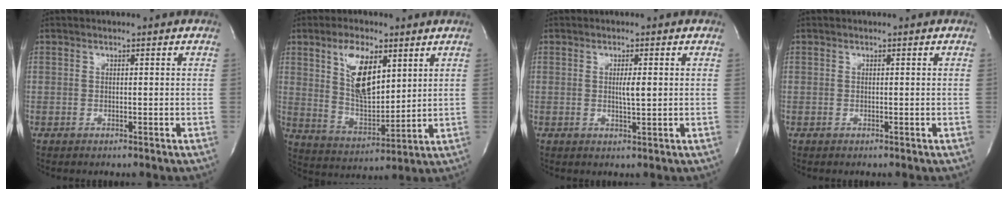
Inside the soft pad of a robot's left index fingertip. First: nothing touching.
{"total": 10.6, "force": [4.6, 4.5, 8.5], "torque": [-0.166, -0.002, 0.093]}
{"total": 2.4, "force": [0.0, 0.3, 2.4], "torque": [-0.044, -0.006, 0.000]}
{"total": 0.0}